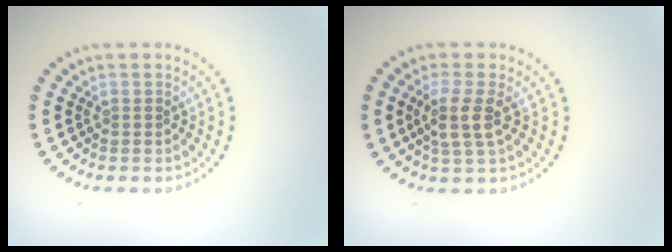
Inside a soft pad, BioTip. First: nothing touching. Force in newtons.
{"total": 2.7, "press": 2.4, "slide": 1.2}